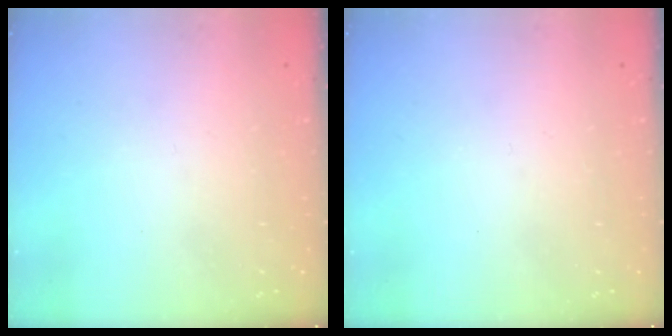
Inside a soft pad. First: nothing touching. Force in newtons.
{"total": 0.0}